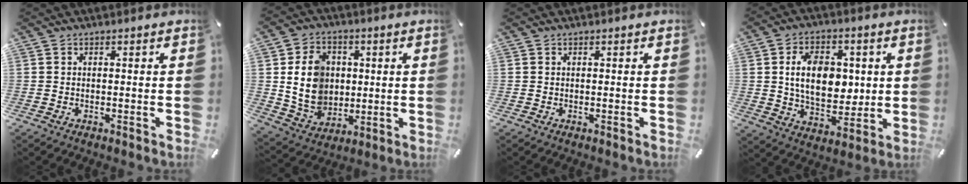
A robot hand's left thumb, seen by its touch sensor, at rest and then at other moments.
{"total": 12.0, "force": [1.6, 10.4, 5.8], "torque": [-0.118, 0.004, 0.035]}
{"total": 0.0}
{"total": 13.3, "force": [2.0, 9.0, 9.5], "torque": [-0.174, 0.008, 0.036]}